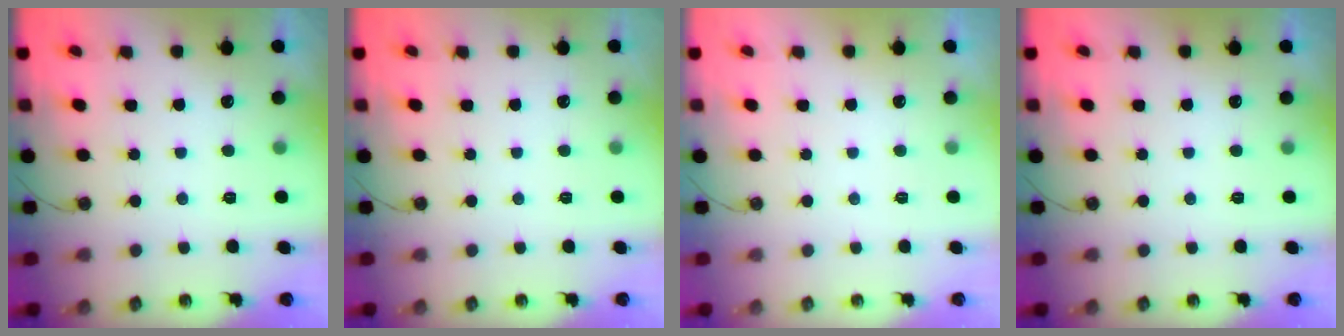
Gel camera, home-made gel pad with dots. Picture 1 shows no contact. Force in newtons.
{"total": 0.0}
{"total": 0.0}
{"total": 0.0}